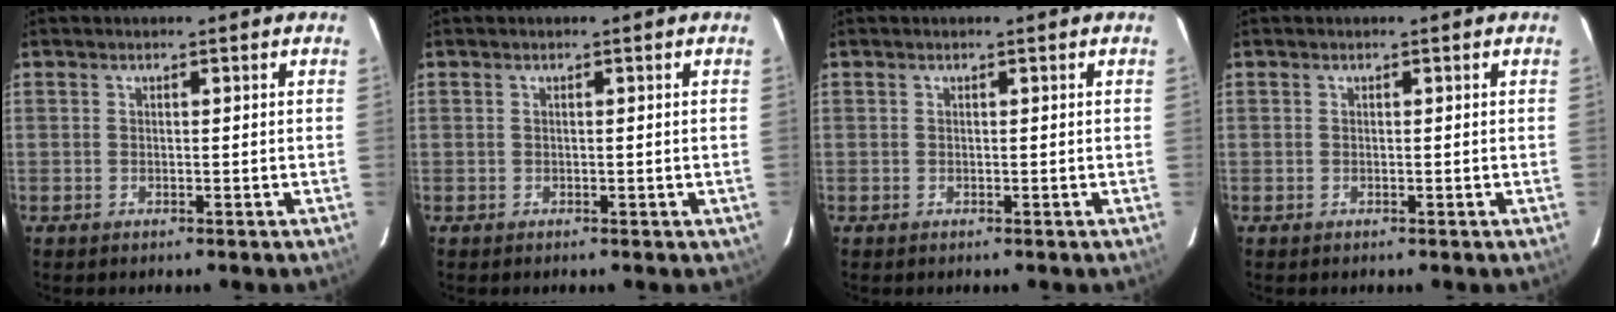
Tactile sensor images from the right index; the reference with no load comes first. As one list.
[{"total": 0.7, "force": [-0.4, 0.6, 0.2], "torque": [0.002, -0.001, -0.001]}, {"total": 0.0}, {"total": 0.0}]